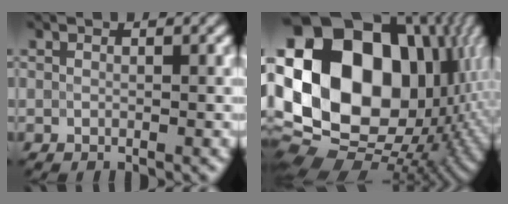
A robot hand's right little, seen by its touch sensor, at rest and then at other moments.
{"total": 20.9, "force": [2.3, 15.4, 13.9], "torque": [-0.279, 0.018, 0.057]}